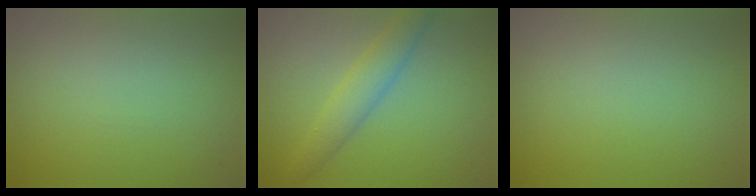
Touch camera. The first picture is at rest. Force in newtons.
{"total": 3.2, "press": 3.2, "slide": 0.1}
{"total": 0.0}